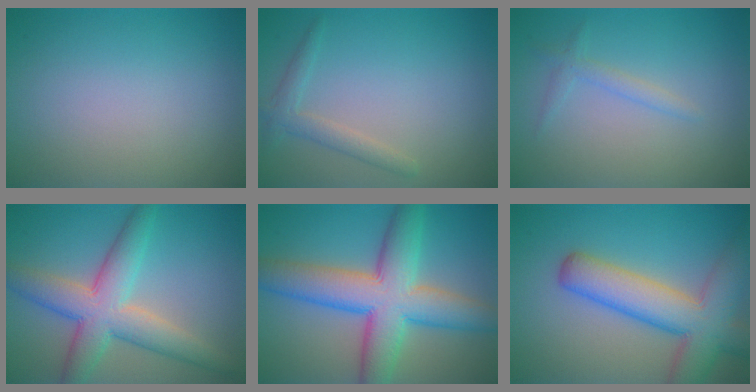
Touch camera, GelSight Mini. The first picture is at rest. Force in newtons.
{"total": 1.9, "press": 1.9, "slide": 0.1}
{"total": 1.3, "press": 1.3, "slide": 0.1}
{"total": 6.9, "press": 6.9, "slide": 0.1}
{"total": 9.8, "press": 9.8, "slide": 0.3}
{"total": 8.6, "press": 8.6, "slide": 0.5}